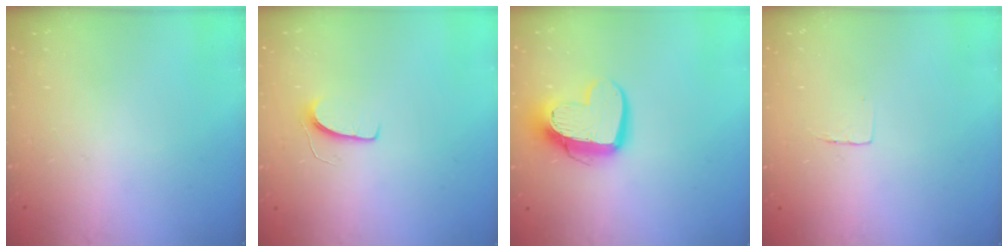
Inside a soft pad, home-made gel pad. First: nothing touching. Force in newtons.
{"total": 5.8, "press": 5.7, "slide": 0.4}
{"total": 13.8, "press": 13.8, "slide": 1.2}
{"total": 3.0, "press": 3.0, "slide": 0.1}